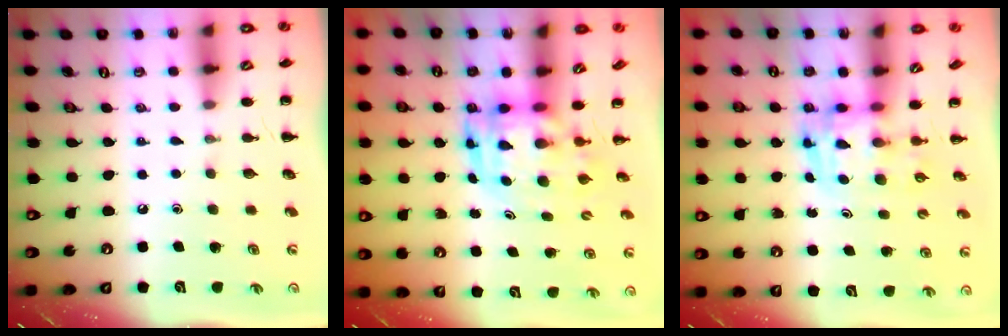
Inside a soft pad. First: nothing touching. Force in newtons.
{"total": 3.9, "press": 3.8, "slide": 0.8}
{"total": 3.6, "press": 3.5, "slide": 0.6}